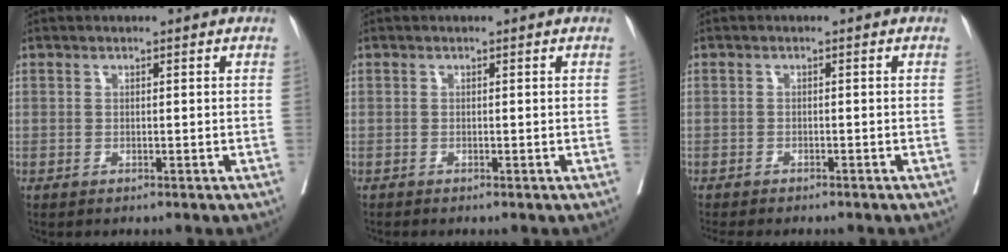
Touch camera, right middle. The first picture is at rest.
{"total": 0.0}
{"total": 6.2, "force": [-5.4, 1.3, 2.8], "torque": [-0.032, -0.007, -0.075]}